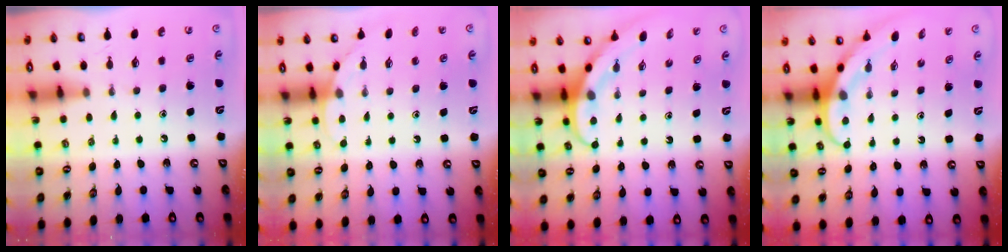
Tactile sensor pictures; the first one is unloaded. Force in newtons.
{"total": 4.7, "press": 4.7, "slide": 0.2}
{"total": 3.8, "press": 3.8, "slide": 0.3}
{"total": 3.8, "press": 3.8, "slide": 0.3}